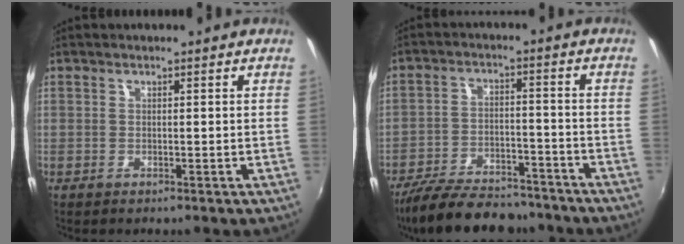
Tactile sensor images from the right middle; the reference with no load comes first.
{"total": 17.9, "force": [-14.9, 6.3, 7.7], "torque": [-0.167, -0.012, -0.222]}